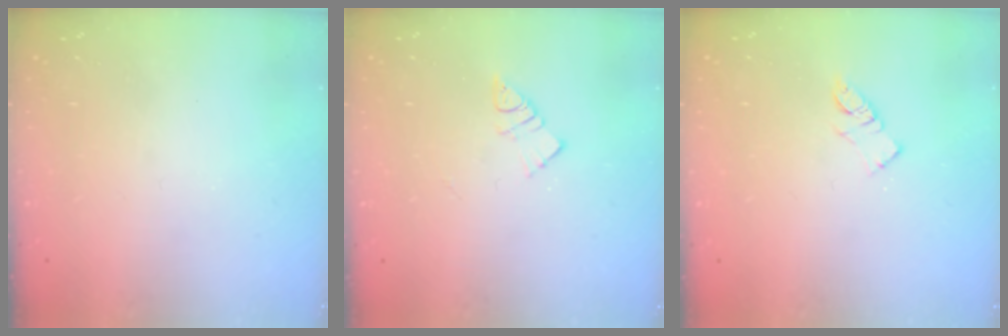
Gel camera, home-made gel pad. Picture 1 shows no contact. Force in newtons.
{"total": 5.6, "press": 5.6, "slide": 0.2}
{"total": 5.8, "press": 5.8, "slide": 0.4}